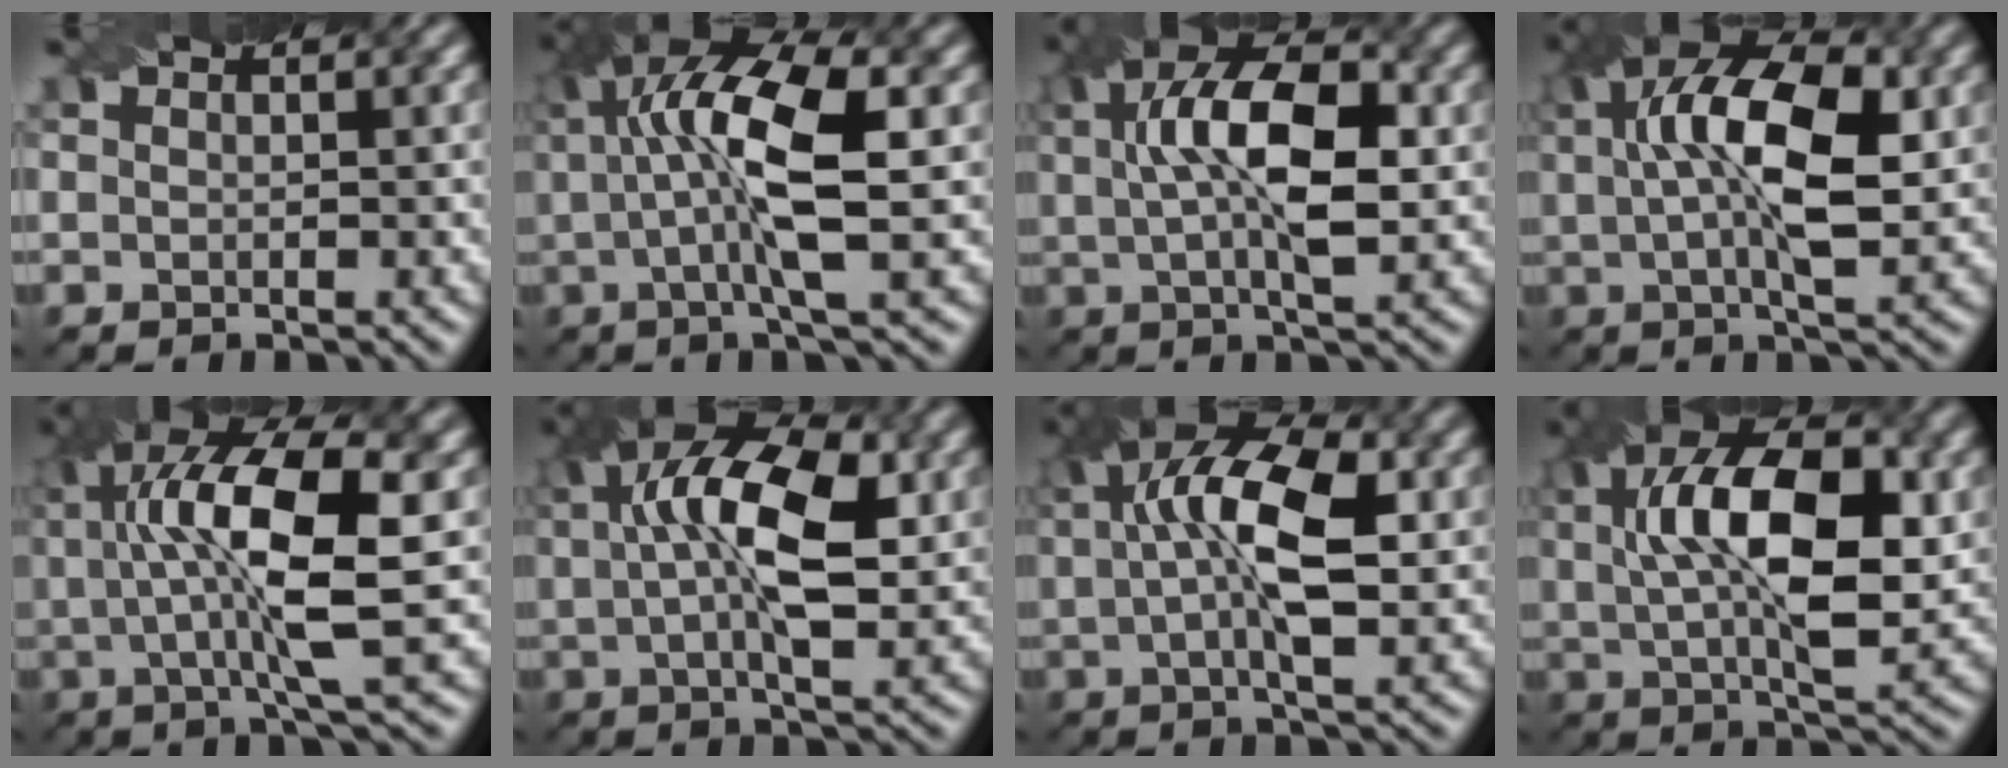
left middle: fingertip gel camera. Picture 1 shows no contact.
{"total": 9.0, "force": [0.6, 2.3, 8.7], "torque": [-0.157, 0.020, 0.020]}
{"total": 9.4, "force": [0.9, 3.7, 8.6], "torque": [-0.145, 0.022, 0.018]}
{"total": 10.4, "force": [1.5, 4.0, 9.5], "torque": [-0.158, 0.022, 0.029]}
{"total": 10.9, "force": [0.9, 2.8, 10.5], "torque": [-0.173, 0.017, 0.027]}
{"total": 10.1, "force": [1.7, 4.0, 9.1], "torque": [-0.152, 0.021, 0.031]}
{"total": 9.2, "force": [1.1, 3.3, 8.5], "torque": [-0.147, 0.024, 0.021]}
{"total": 11.4, "force": [1.4, 4.6, 10.3], "torque": [-0.167, 0.019, 0.030]}